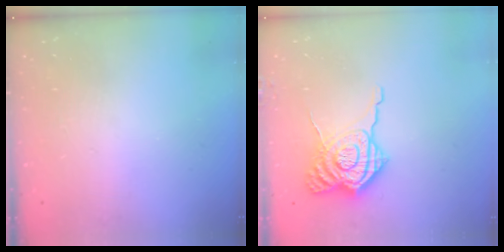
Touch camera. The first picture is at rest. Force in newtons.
{"total": 12.9, "press": 12.8, "slide": 1.3}